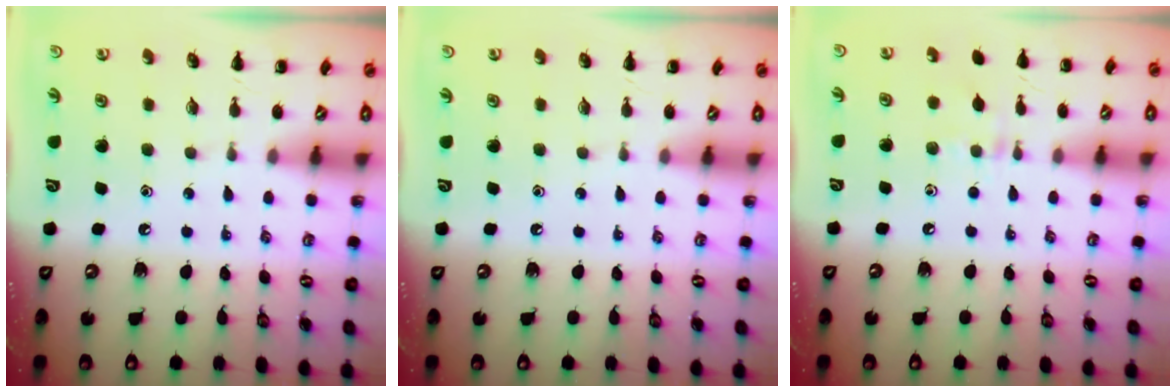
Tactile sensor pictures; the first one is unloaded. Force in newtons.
{"total": 0.0}
{"total": 5.3, "press": 5.0, "slide": 1.7}